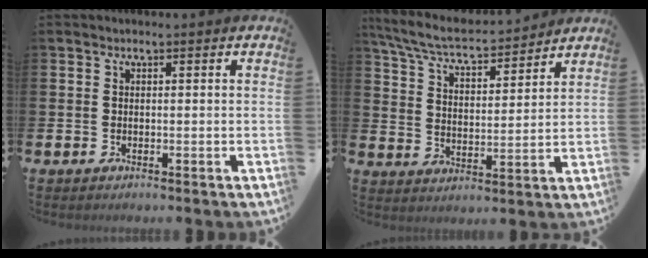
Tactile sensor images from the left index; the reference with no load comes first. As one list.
[{"total": 6.8, "force": [6.3, 1.0, 2.4], "torque": [-0.078, -0.040, 0.108]}]